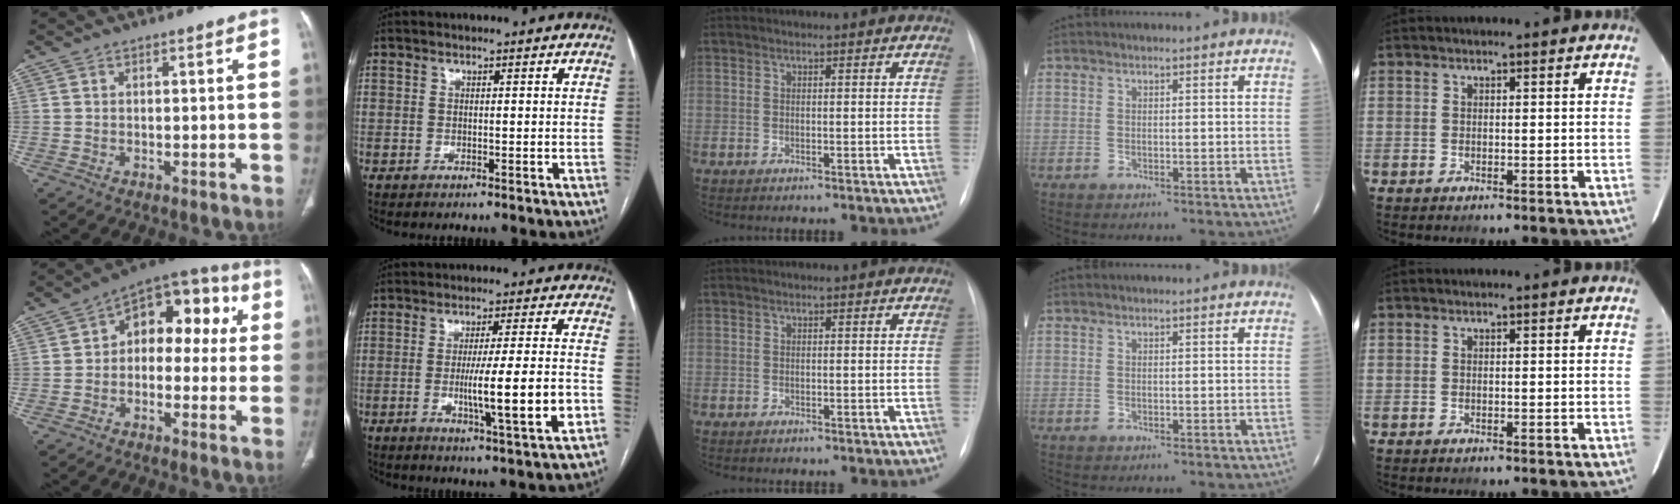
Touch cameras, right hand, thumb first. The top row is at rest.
{"thumb": {"total": 13.6, "force": [1.6, 8.8, 10.3], "torque": [-0.081, 0.051, 0.005]}, "index": {"total": 11.0, "force": [-2.6, -0.2, 10.7], "torque": [-0.171, -0.013, -0.043]}}